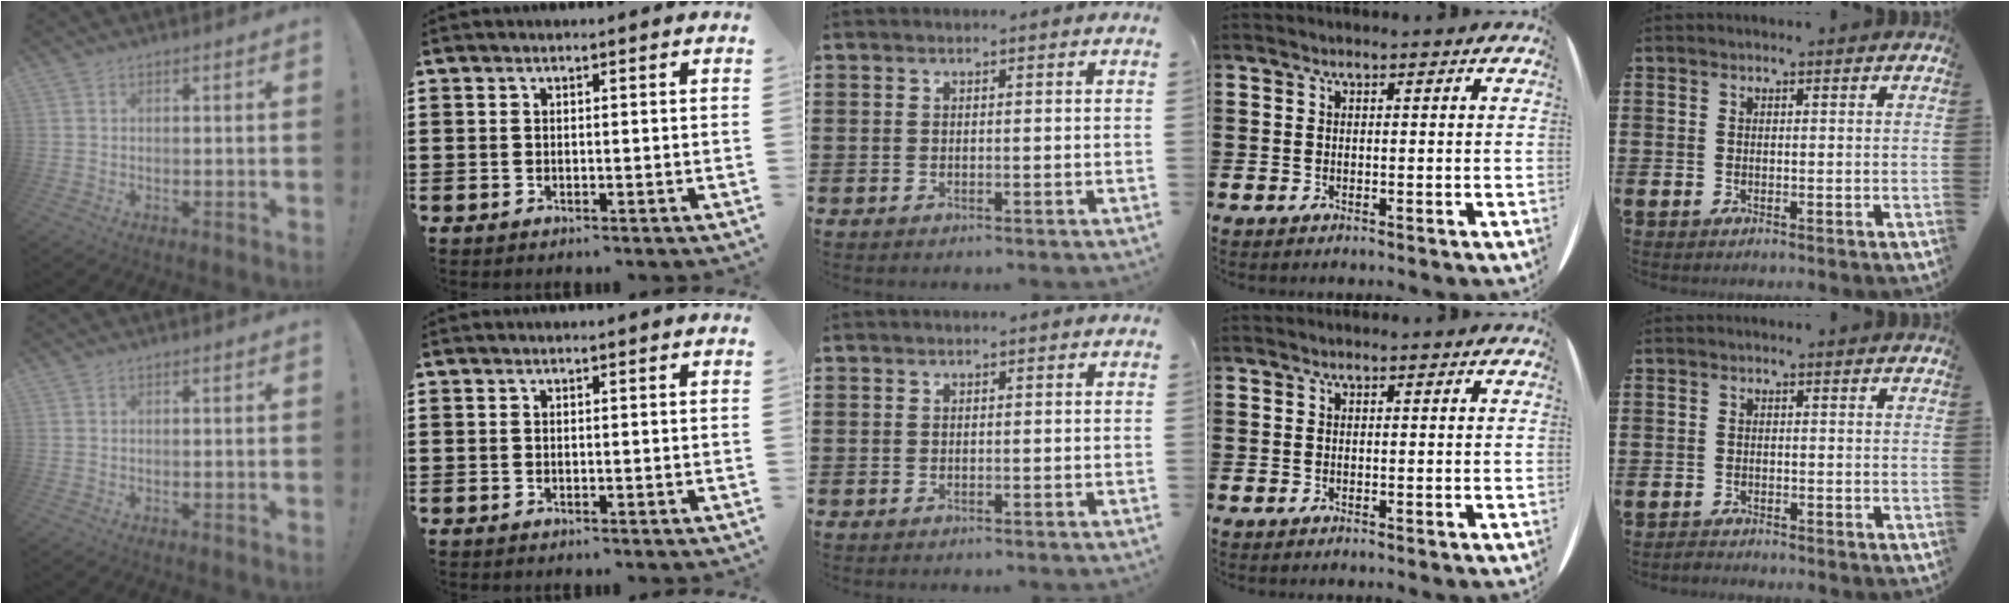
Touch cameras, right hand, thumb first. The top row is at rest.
{"little": {"total": 0.8, "force": [-0.8, 0.1, 0.0], "torque": [-0.003, 0.000, -0.018]}}